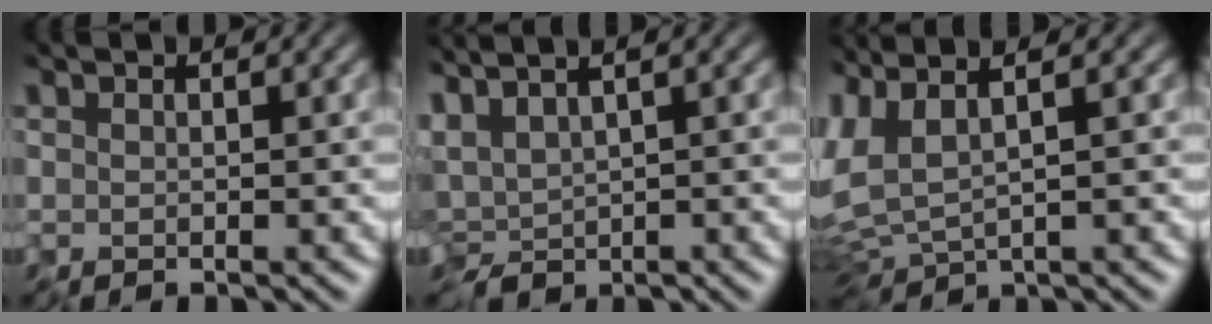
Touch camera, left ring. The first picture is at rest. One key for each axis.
{"total": 2.0, "fx": 1.0, "fy": 0.5, "fz": 1.6, "tx": -0.039, "ty": 0.003, "tz": 0.017}
{"total": 3.4, "fx": 0.7, "fy": 0.6, "fz": 3.3, "tx": -0.083, "ty": 0.008, "tz": 0.011}